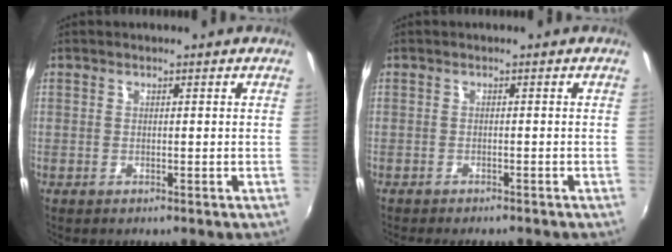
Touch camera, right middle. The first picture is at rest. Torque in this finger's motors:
{"motor_torque": [0.56, -0.54, 0.12, 0.05]}